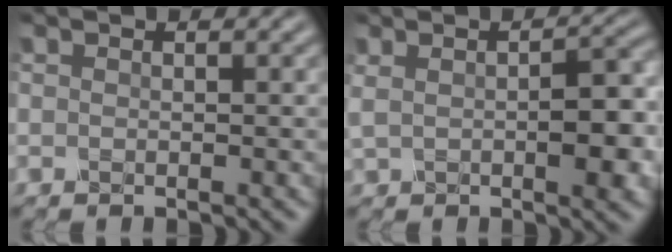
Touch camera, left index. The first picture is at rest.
{"total": 4.6, "force": [0.1, 1.7, 4.3], "torque": [-0.076, 0.004, 0.004]}